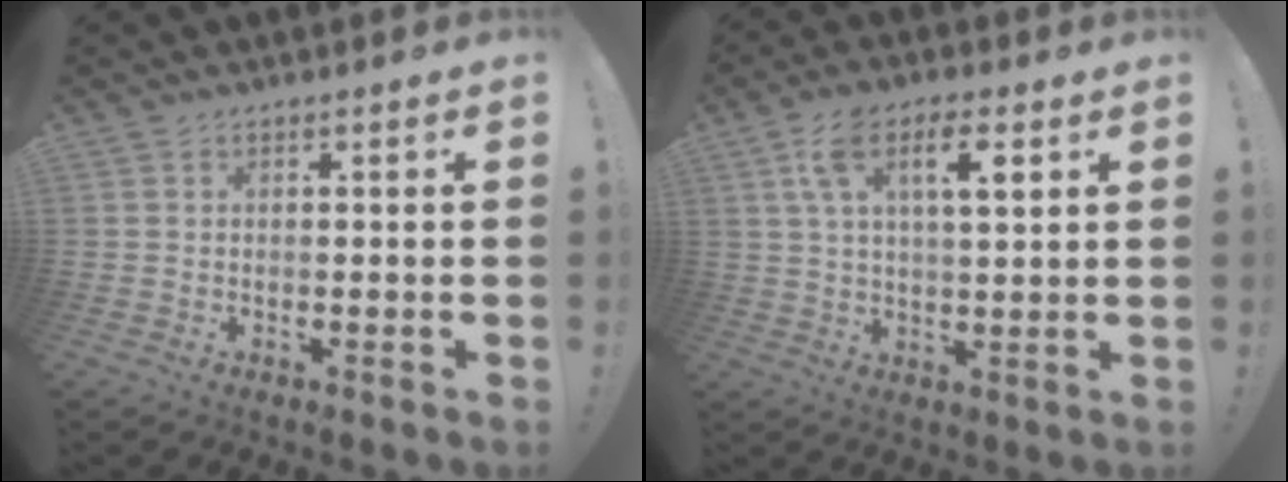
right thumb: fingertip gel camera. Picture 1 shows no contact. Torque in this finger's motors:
{"motor_torque": [-0.23, 0.54, 0.14, 0.19, 0.32]}